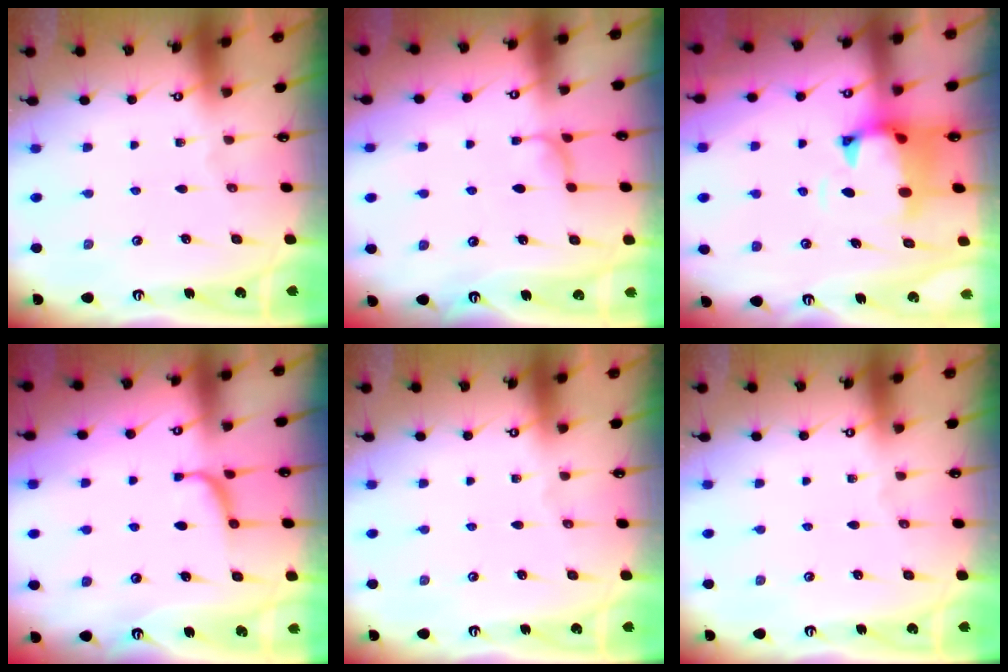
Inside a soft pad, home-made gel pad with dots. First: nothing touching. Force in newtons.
{"total": 1.1, "press": 0.9, "slide": 0.5}
{"total": 1.5, "press": 1.1, "slide": 1.1}
{"total": 1.4, "press": 1.4, "slide": 0.3}
{"total": 0.0}
{"total": 0.0}